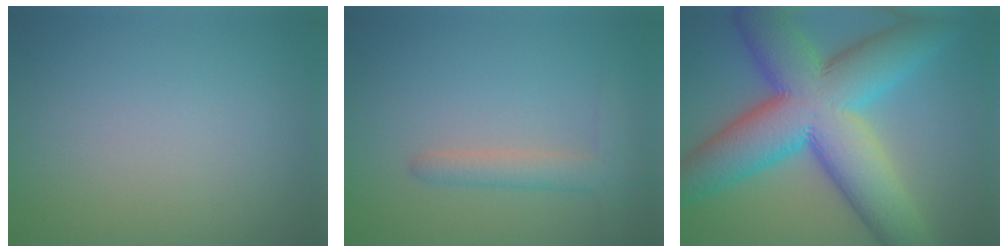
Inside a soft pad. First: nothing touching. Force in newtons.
{"total": 2.4, "press": 2.4, "slide": 0.3}
{"total": 14.9, "press": 14.9, "slide": 0.2}